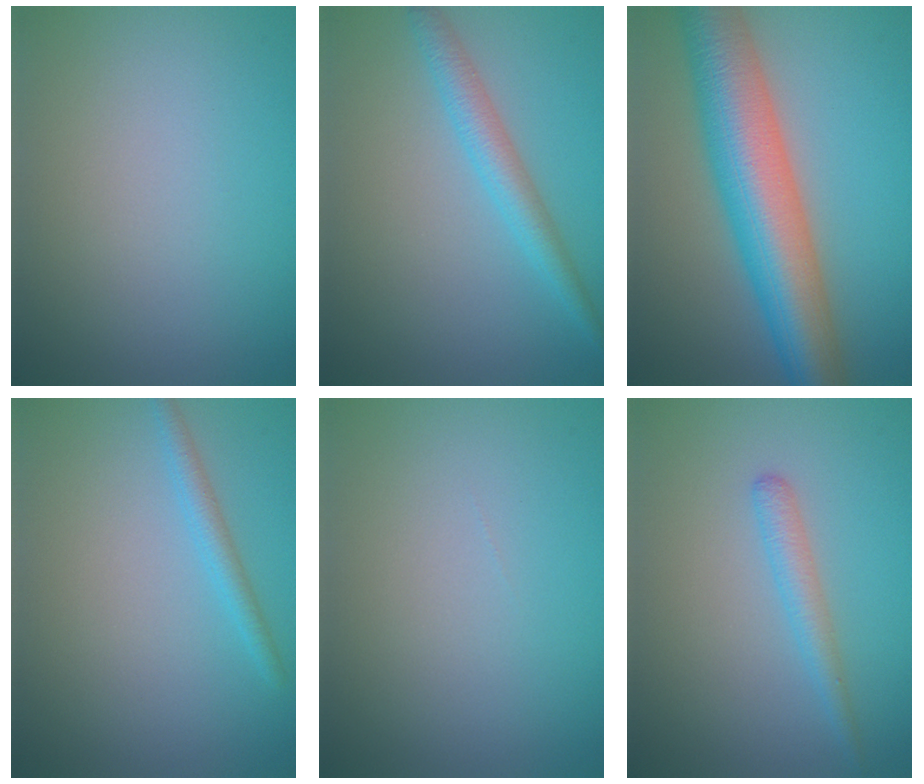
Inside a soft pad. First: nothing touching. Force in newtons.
{"total": 3.0, "press": 3.0, "slide": 0.1}
{"total": 10.9, "press": 10.9, "slide": 0.4}
{"total": 1.8, "press": 1.8, "slide": 0.1}
{"total": 0.0}
{"total": 1.9, "press": 1.9, "slide": 0.1}